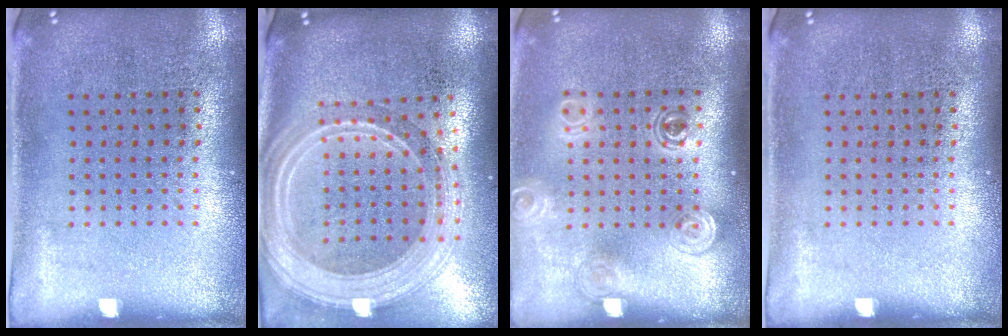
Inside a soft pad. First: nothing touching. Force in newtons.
{"total": 2.8, "press": 2.4, "slide": 1.6}
{"total": 1.5, "press": 1.3, "slide": 0.9}
{"total": 0.0}